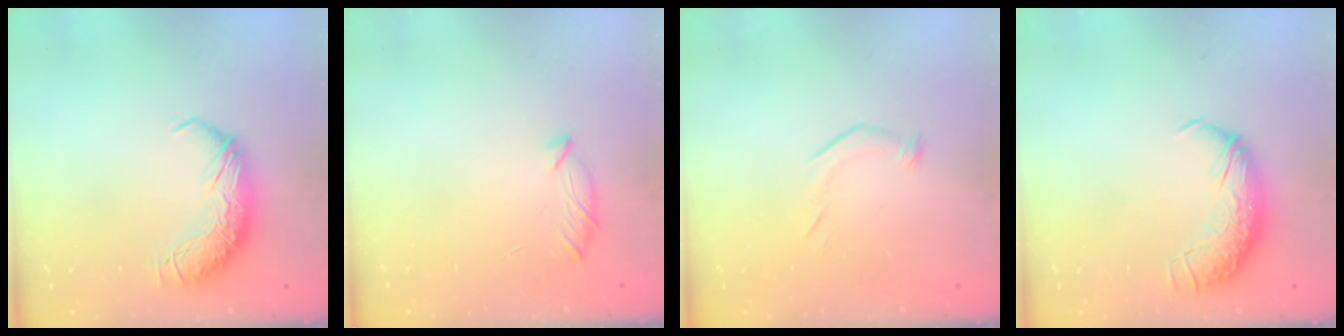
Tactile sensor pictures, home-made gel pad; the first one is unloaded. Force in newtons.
{"total": 6.9, "press": 6.8, "slide": 0.8}
{"total": 6.2, "press": 6.1, "slide": 1.1}
{"total": 2.3, "press": 1.0, "slide": 2.1}